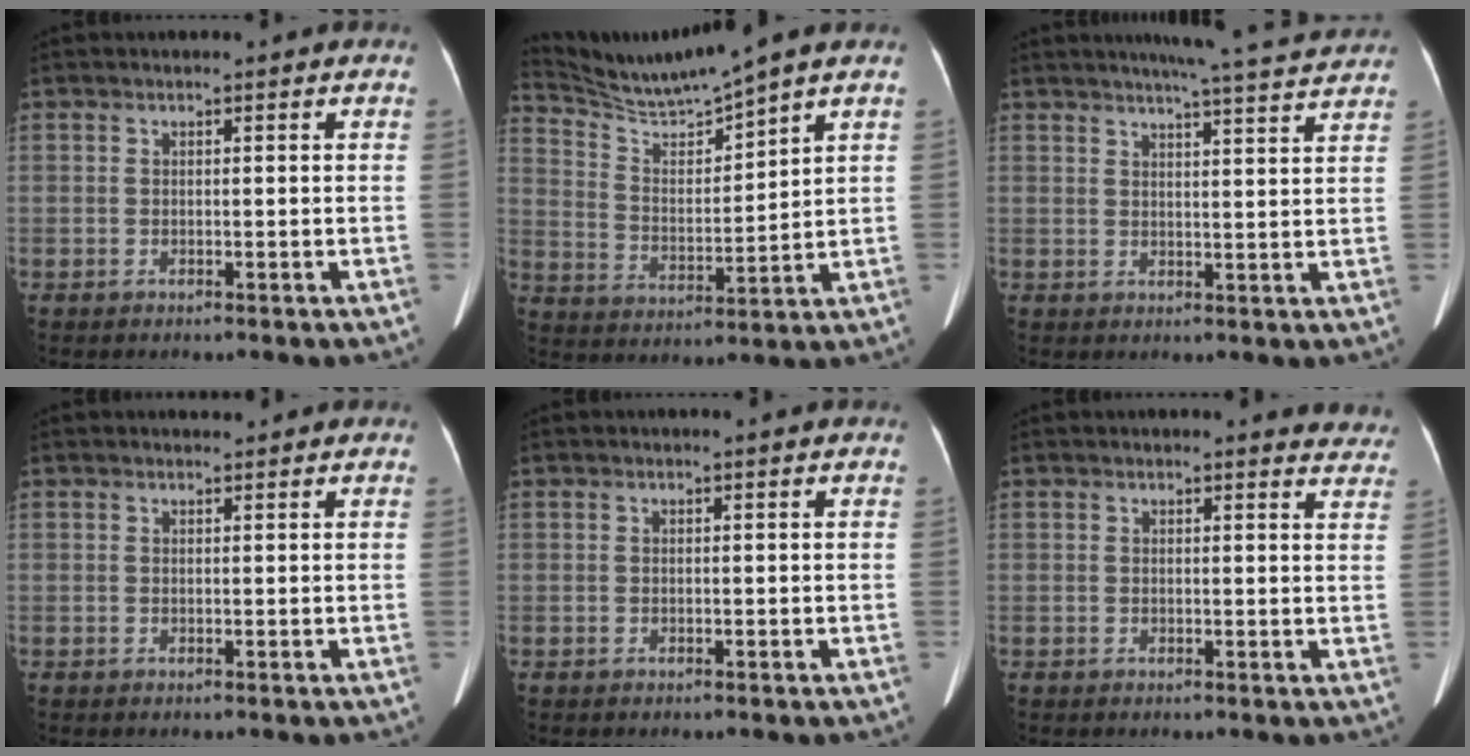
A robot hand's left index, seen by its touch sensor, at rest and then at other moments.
{"total": 8.8, "force": [8.3, -1.9, 2.1], "torque": [-0.055, -0.007, 0.174]}
{"total": 12.4, "force": [11.4, 0.0, 4.7], "torque": [-0.069, 0.001, 0.133]}
{"total": 1.6, "force": [1.5, 0.4, 0.3], "torque": [-0.008, 0.010, 0.024]}
{"total": 0.7, "force": [0.7, 0.0, 0.3], "torque": [-0.006, 0.005, 0.012]}
{"total": 8.6, "force": [8.3, 1.9, 1.2], "torque": [0.024, -0.013, 0.057]}